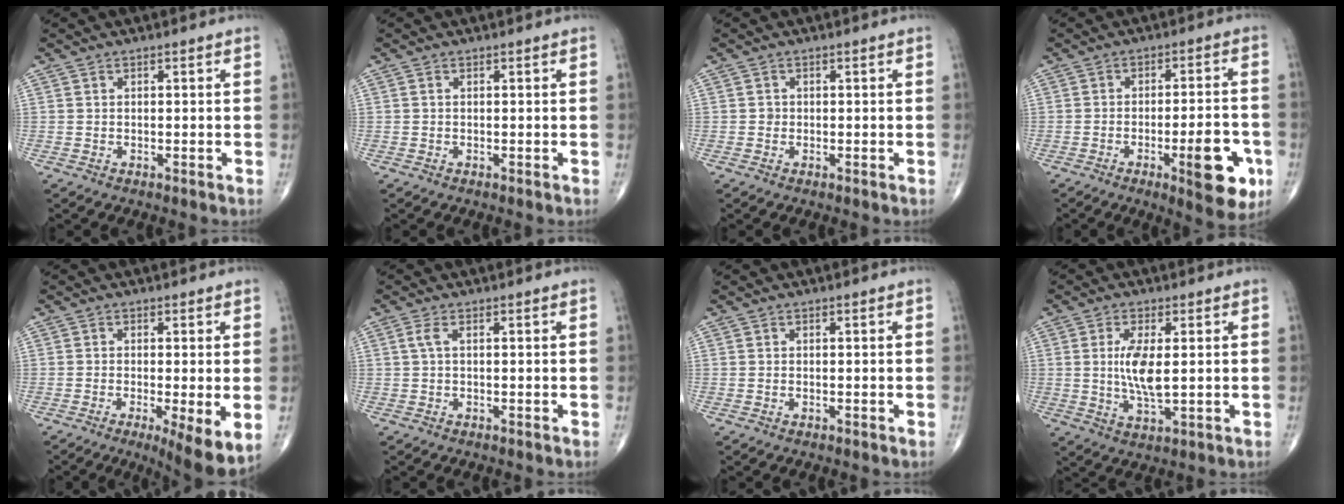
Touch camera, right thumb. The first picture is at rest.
{"total": 0.0}
{"total": 0.9, "force": [-0.1, 0.8, 0.2], "torque": [0.001, 0.002, -0.002]}
{"total": 12.3, "force": [-4.6, 3.7, 10.8], "torque": [-0.126, 0.018, -0.058]}
{"total": 8.3, "force": [-2.1, 1.8, 7.8], "torque": [-0.122, -0.022, -0.032]}
{"total": 1.6, "force": [0.3, 0.5, 1.5], "torque": [-0.045, 0.008, 0.009]}
{"total": 0.0}
{"total": 7.4, "force": [0.7, 2.5, 6.9], "torque": [-0.141, -0.018, 0.017]}